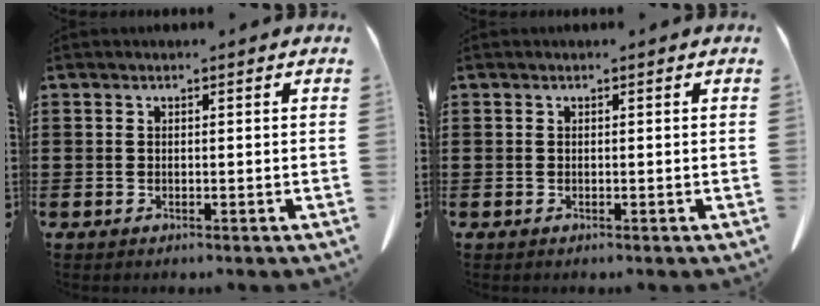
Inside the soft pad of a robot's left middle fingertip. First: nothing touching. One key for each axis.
{"total": 0.0}